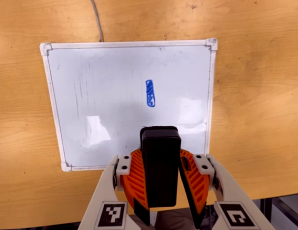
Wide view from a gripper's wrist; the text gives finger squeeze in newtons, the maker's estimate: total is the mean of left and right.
{"total": 8.9, "left": 8.5, "right": 9.4}